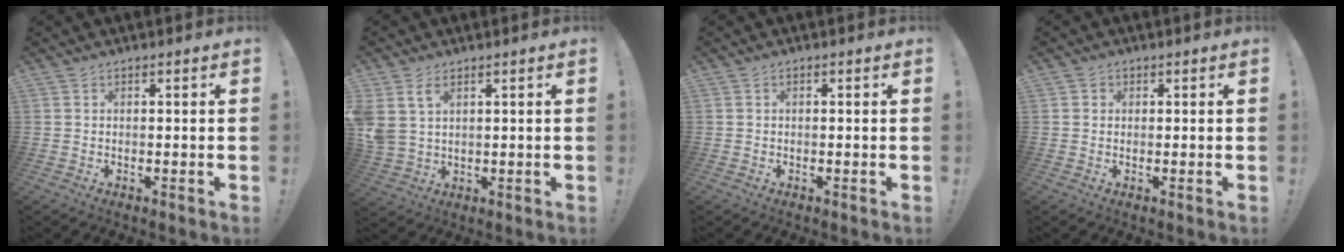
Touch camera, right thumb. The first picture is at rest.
{"total": 6.5, "force": [3.3, 4.1, 3.8], "torque": [-0.078, -0.014, 0.062]}
{"total": 0.5, "force": [-0.4, 0.3, 0.2], "torque": [-0.008, 0.004, -0.007]}
{"total": 1.2, "force": [0.3, 1.2, 0.1], "torque": [0.003, 0.000, 0.005]}